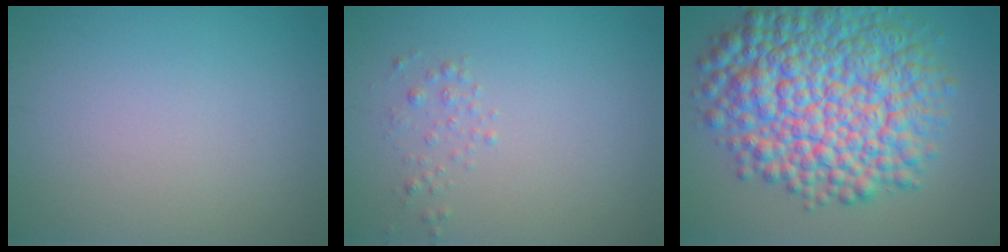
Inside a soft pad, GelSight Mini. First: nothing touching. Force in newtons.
{"total": 0.9, "press": 0.9, "slide": 0.0}
{"total": 11.9, "press": 11.9, "slide": 0.1}